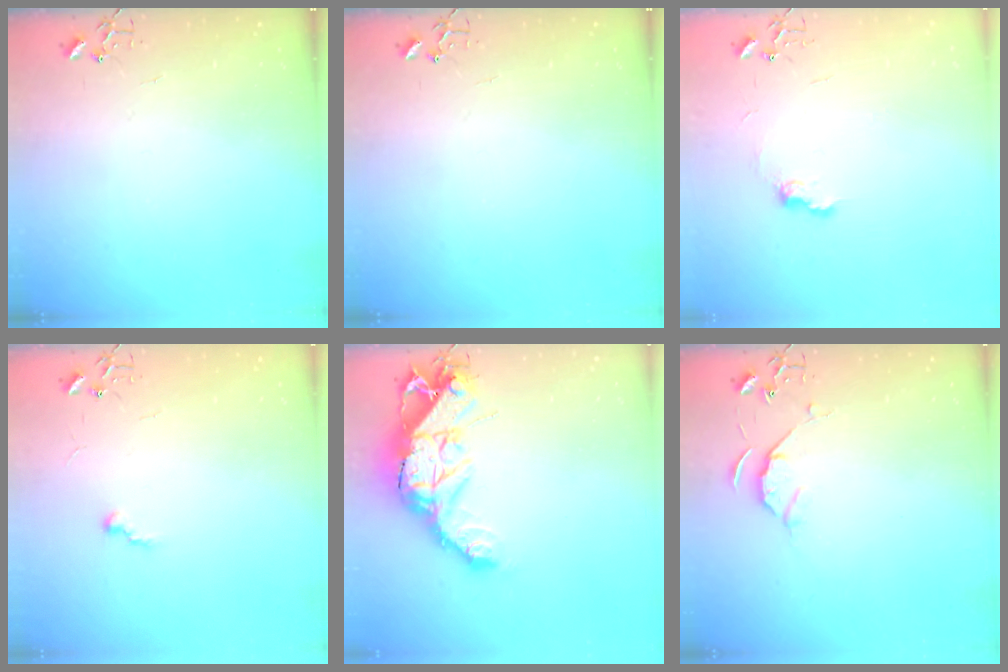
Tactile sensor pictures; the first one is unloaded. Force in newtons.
{"total": 0.0}
{"total": 7.6, "press": 7.5, "slide": 0.7}
{"total": 5.3, "press": 5.3, "slide": 0.5}
{"total": 17.7, "press": 17.6, "slide": 1.5}
{"total": 5.7, "press": 5.7, "slide": 0.8}